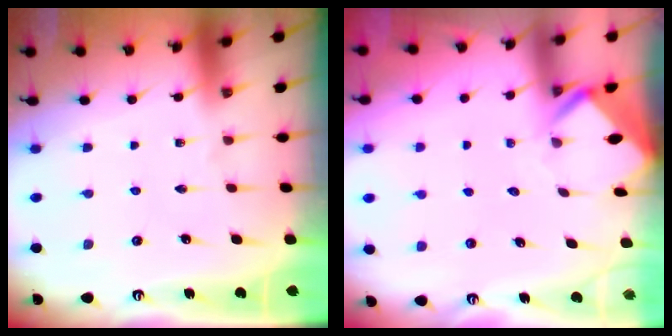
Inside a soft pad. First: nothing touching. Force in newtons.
{"total": 2.9, "press": 2.9, "slide": 0.3}